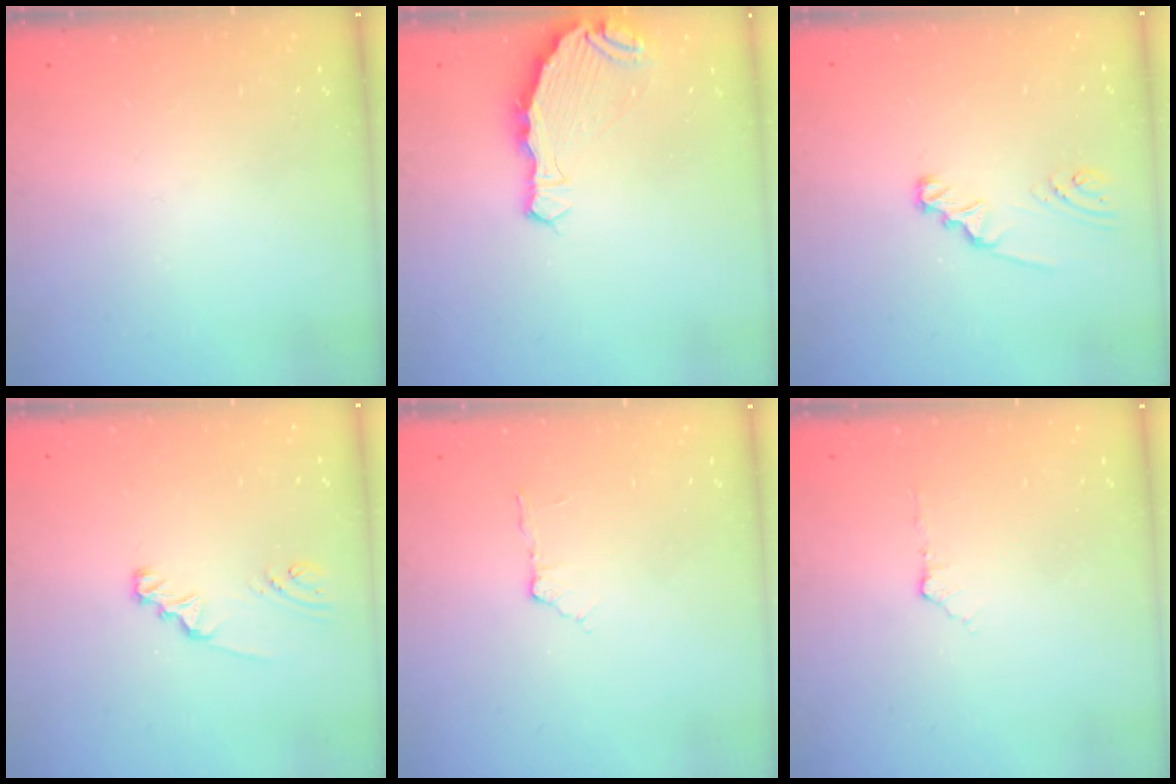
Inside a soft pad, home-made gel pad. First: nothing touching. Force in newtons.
{"total": 8.1, "press": 6.7, "slide": 4.5}
{"total": 2.1, "press": 2.1, "slide": 0.3}
{"total": 2.1, "press": 2.1, "slide": 0.2}
{"total": 4.5, "press": 4.5, "slide": 0.6}
{"total": 3.3, "press": 3.1, "slide": 1.1}